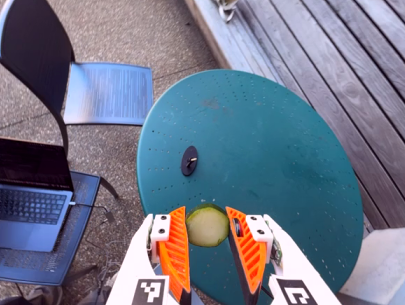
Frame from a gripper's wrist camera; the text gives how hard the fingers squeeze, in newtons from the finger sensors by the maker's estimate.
{"total": 10.2, "left": 10.4, "right": 9.9}